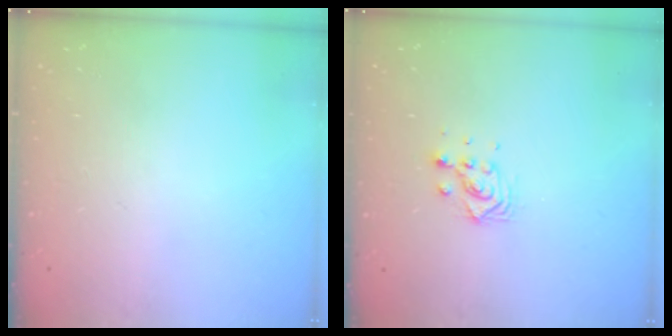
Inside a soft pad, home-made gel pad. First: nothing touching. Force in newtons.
{"total": 5.1, "press": 5.1, "slide": 0.1}